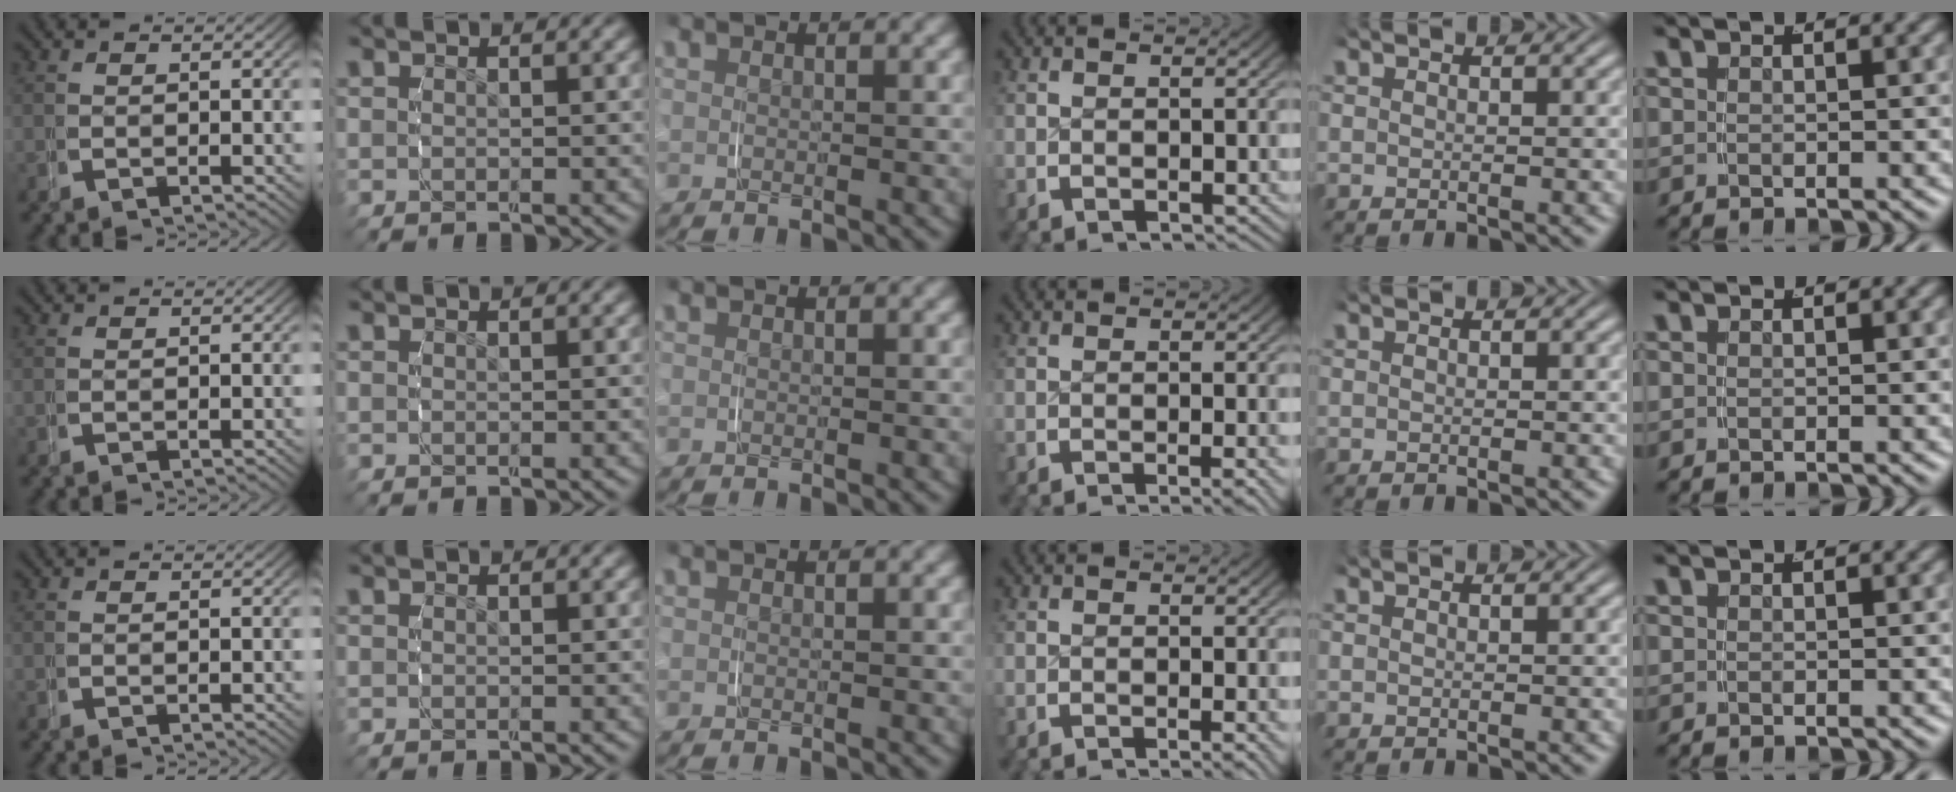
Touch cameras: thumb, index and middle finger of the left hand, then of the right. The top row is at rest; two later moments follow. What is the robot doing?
{"motion": "grasp_and_lifting", "object": "key"}